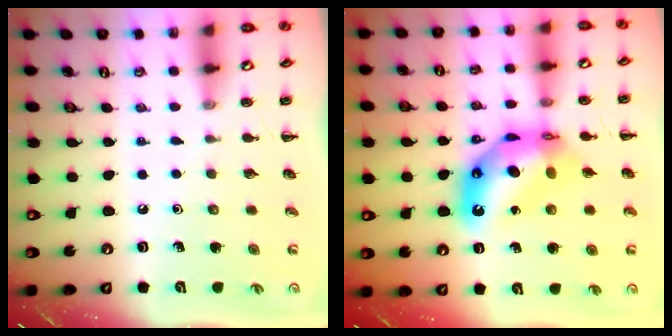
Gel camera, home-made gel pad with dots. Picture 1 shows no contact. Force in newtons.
{"total": 14.0, "press": 13.4, "slide": 3.9}